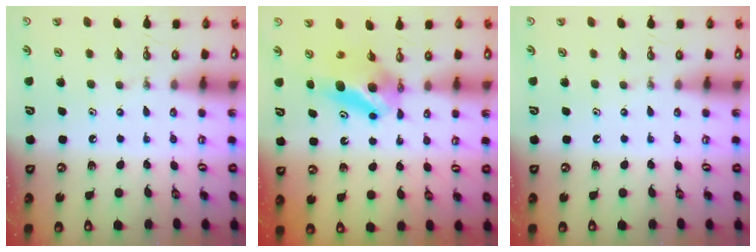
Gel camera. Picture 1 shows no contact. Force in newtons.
{"total": 8.3, "press": 5.9, "slide": 5.9}
{"total": 0.0}